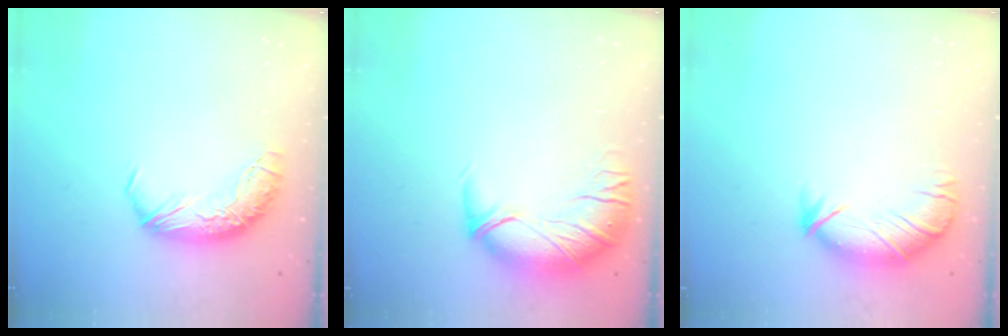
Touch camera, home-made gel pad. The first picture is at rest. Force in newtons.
{"total": 2.9, "press": 1.6, "slide": 2.3}
{"total": 3.1, "press": 2.5, "slide": 1.8}